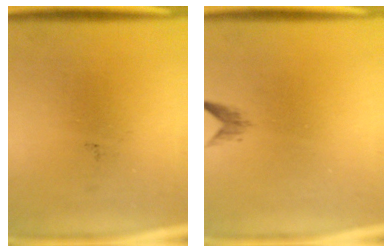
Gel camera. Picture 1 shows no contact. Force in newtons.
{"total": 1.1}